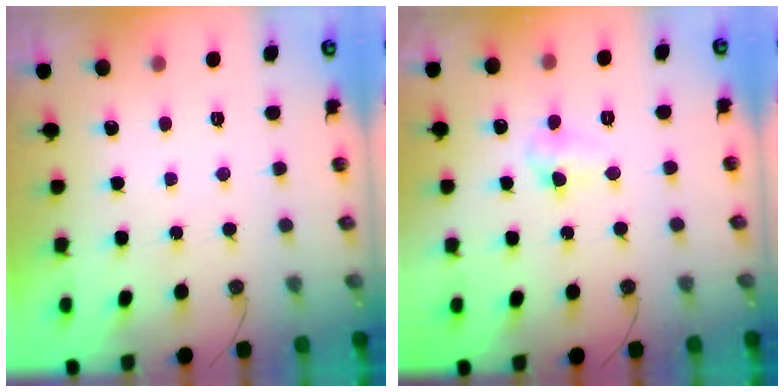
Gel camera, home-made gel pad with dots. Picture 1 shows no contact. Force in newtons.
{"total": 3.5, "press": 3.4, "slide": 0.8}